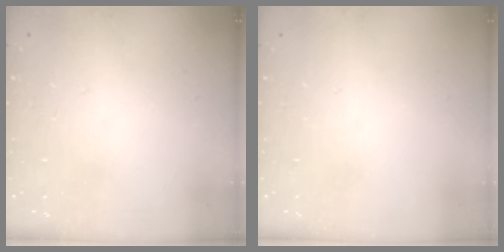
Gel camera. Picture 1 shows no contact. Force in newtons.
{"total": 0.0}